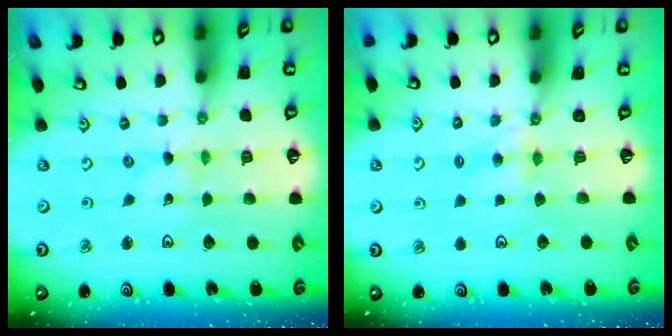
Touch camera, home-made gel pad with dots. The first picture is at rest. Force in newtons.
{"total": 3.8, "press": 3.7, "slide": 0.4}